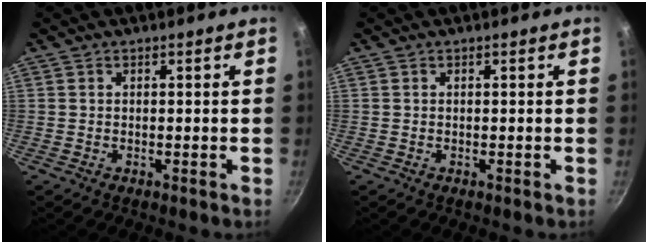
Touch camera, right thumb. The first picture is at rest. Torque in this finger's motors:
{"motor_torque": [0.00, 0.00, 0.00, 0.00, 0.00]}